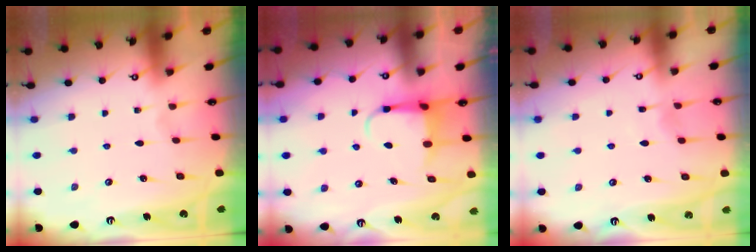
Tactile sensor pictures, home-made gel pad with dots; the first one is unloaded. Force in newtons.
{"total": 4.4, "press": 4.3, "slide": 0.6}
{"total": 5.5, "press": 5.5, "slide": 0.5}